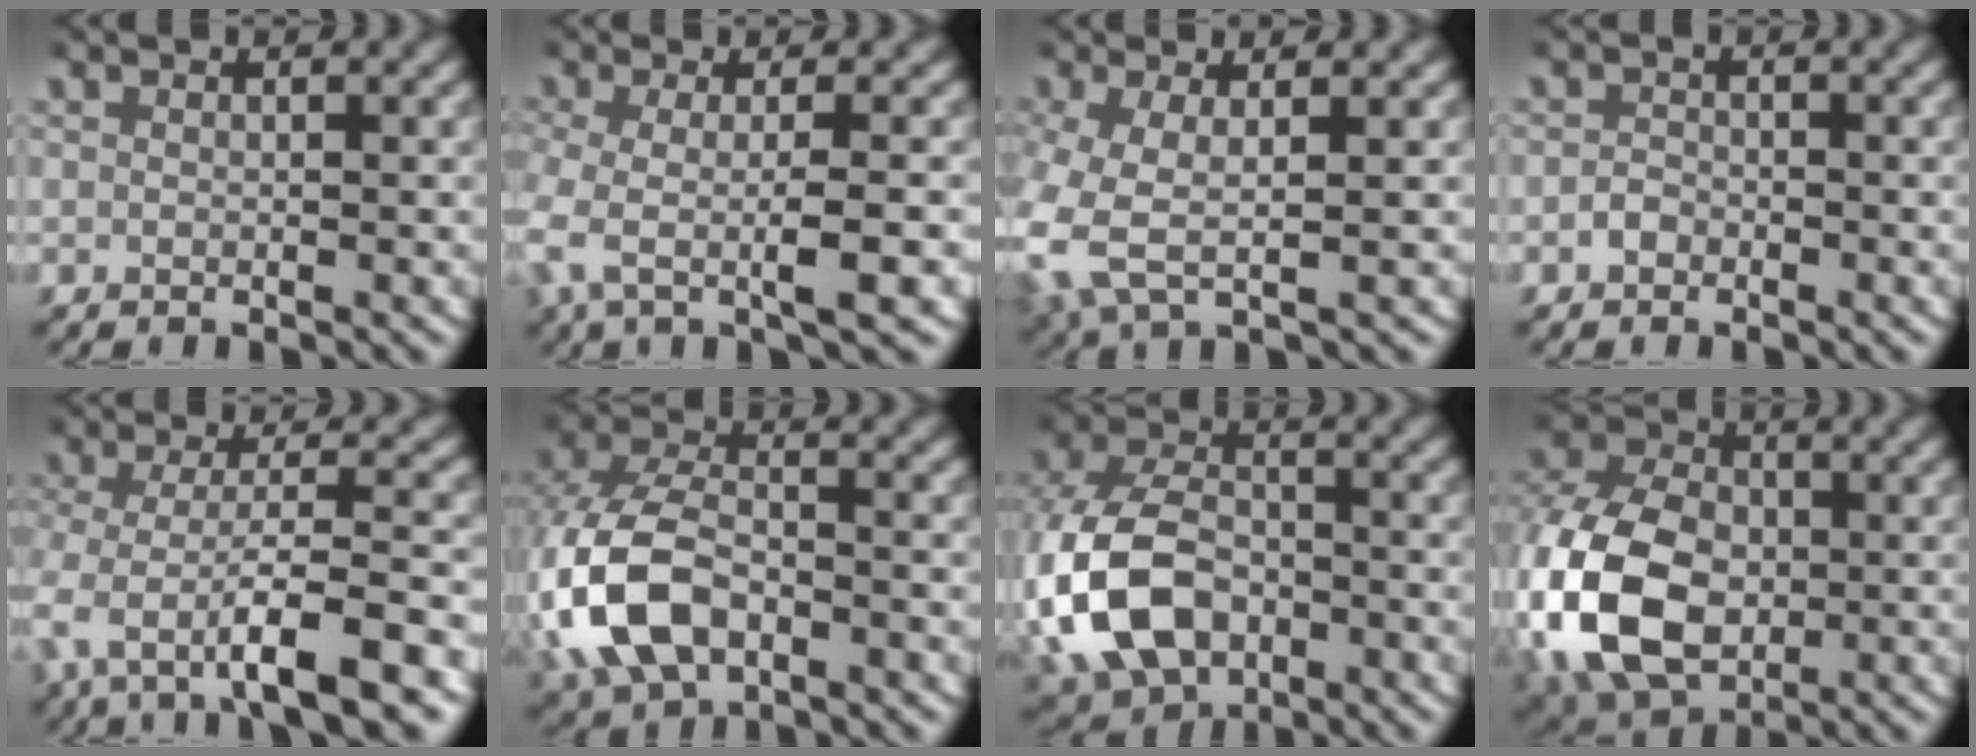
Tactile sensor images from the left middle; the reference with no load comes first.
{"total": 4.8, "force": [0.2, 1.8, 4.5], "torque": [-0.102, 0.000, 0.002]}
{"total": 6.6, "force": [-0.6, 4.8, 4.5], "torque": [-0.138, -0.022, -0.003]}
{"total": 1.0, "force": [-0.7, 0.7, 0.1], "torque": [-0.005, -0.003, -0.015]}
{"total": 6.1, "force": [-1.9, 2.3, 5.3], "torque": [-0.116, -0.013, -0.026]}
{"total": 9.3, "force": [-1.7, 6.6, 6.3], "torque": [-0.181, -0.028, -0.016]}
{"total": 11.6, "force": [-2.2, 8.9, 7.1], "torque": [-0.185, -0.043, -0.022]}
{"total": 12.9, "force": [-2.0, 9.9, 8.0], "torque": [-0.204, -0.047, -0.012]}